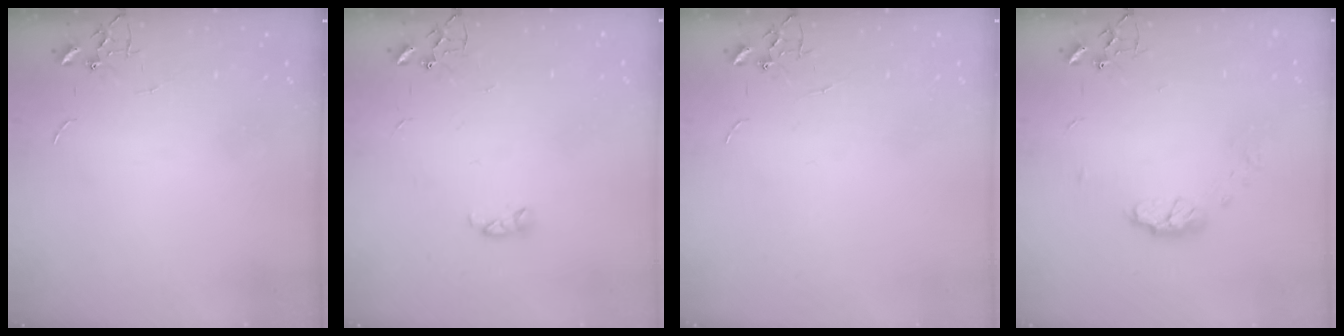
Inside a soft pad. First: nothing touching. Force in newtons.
{"total": 3.6, "press": 3.5, "slide": 0.5}
{"total": 0.0}
{"total": 7.3, "press": 7.3, "slide": 0.6}